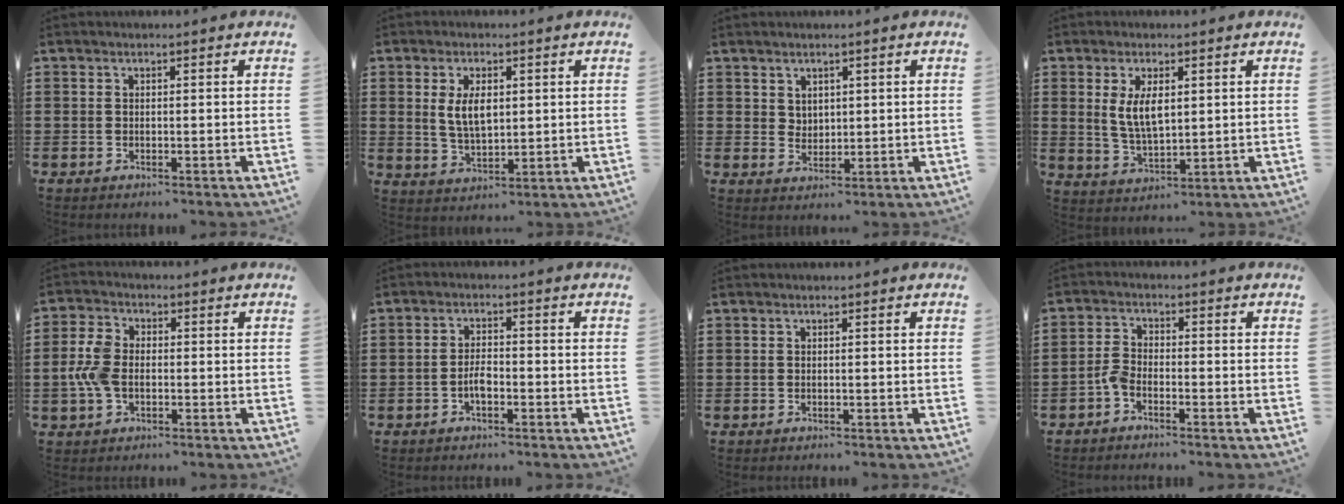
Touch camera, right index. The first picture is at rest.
{"total": 5.4, "force": [1.0, 2.7, 4.5], "torque": [-0.086, 0.005, 0.016]}
{"total": 2.7, "force": [1.9, 1.8, 0.2], "torque": [-0.011, 0.008, 0.037]}
{"total": 5.4, "force": [1.2, 2.4, 4.7], "torque": [-0.097, 0.005, 0.021]}
{"total": 5.7, "force": [-0.9, 3.7, 4.2], "torque": [-0.113, -0.003, -0.024]}
{"total": 2.8, "force": [-1.1, 0.9, 2.3], "torque": [-0.053, -0.002, -0.022]}
{"total": 0.0}
{"total": 2.7, "force": [-2.0, 1.0, 1.6], "torque": [-0.052, 0.000, -0.044]}